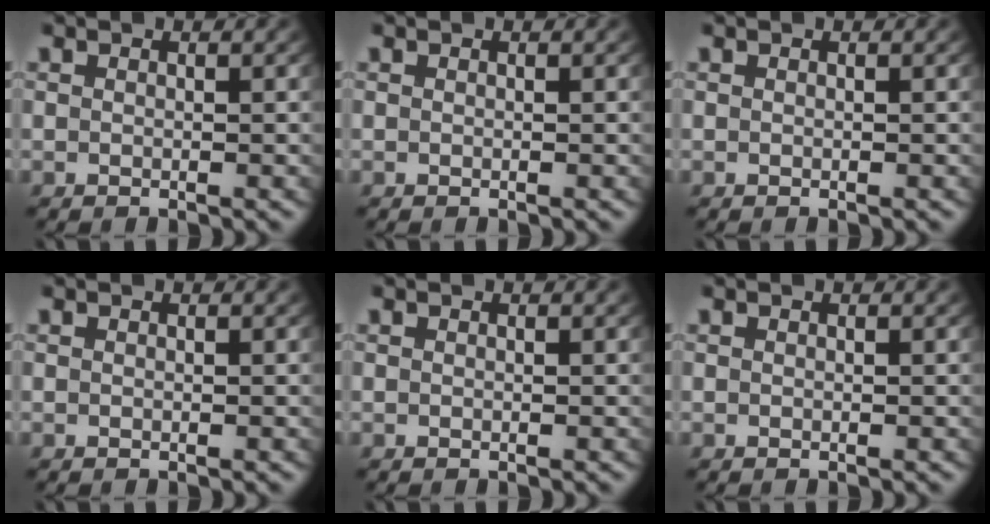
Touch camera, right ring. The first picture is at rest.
{"total": 0.0}
{"total": 0.0}
{"total": 0.0}
{"total": 0.0}
{"total": 0.0}